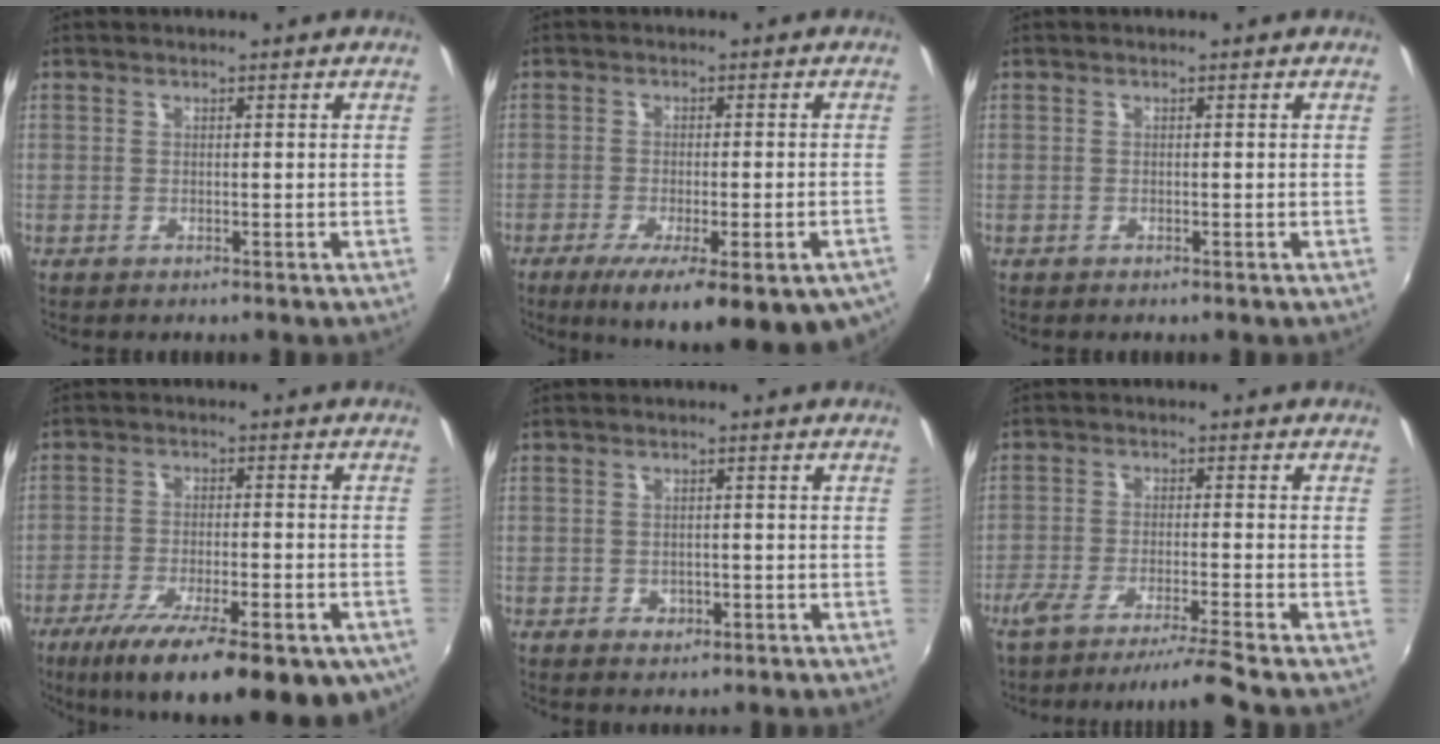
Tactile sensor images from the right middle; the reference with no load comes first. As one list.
[{"total": 17.5, "force": [-10.8, 4.7, 13.0], "torque": [-0.200, -0.054, -0.144]}, {"total": 0.0}, {"total": 22.1, "force": [-13.6, 6.7, 16.1], "torque": [-0.271, -0.061, -0.193]}, {"total": 2.4, "force": [-0.9, 1.9, 1.2], "torque": [-0.022, -0.001, -0.010]}, {"total": 8.5, "force": [-7.4, -1.7, 3.8], "torque": [-0.077, -0.012, -0.124]}]